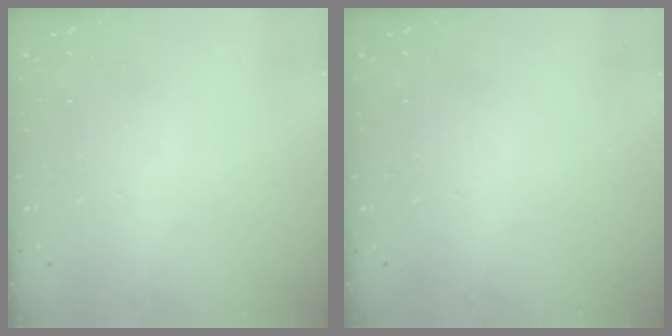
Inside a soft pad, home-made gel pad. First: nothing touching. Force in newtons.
{"total": 0.0}